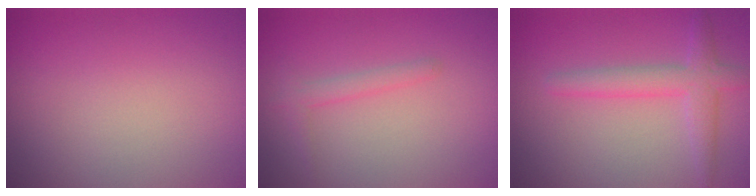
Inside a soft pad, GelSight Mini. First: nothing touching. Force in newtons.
{"total": 1.3, "press": 1.3, "slide": 0.0}
{"total": 3.1, "press": 3.1, "slide": 0.1}